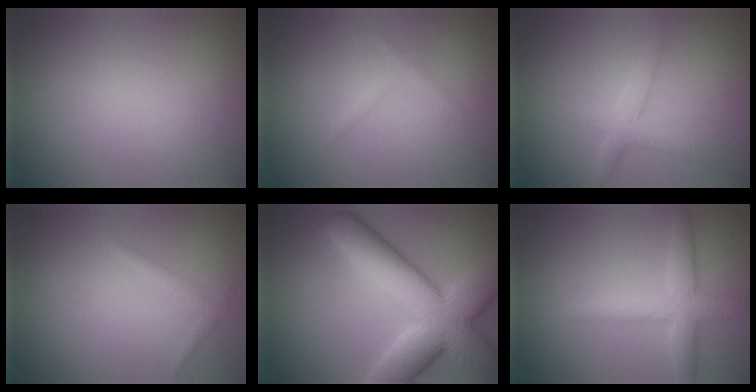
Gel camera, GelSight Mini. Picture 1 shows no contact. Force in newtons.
{"total": 0.8, "press": 0.8, "slide": 0.1}
{"total": 2.2, "press": 2.2, "slide": 0.1}
{"total": 0.9, "press": 0.9, "slide": 0.1}
{"total": 12.1, "press": 12.0, "slide": 0.8}
{"total": 4.0, "press": 4.0, "slide": 0.1}